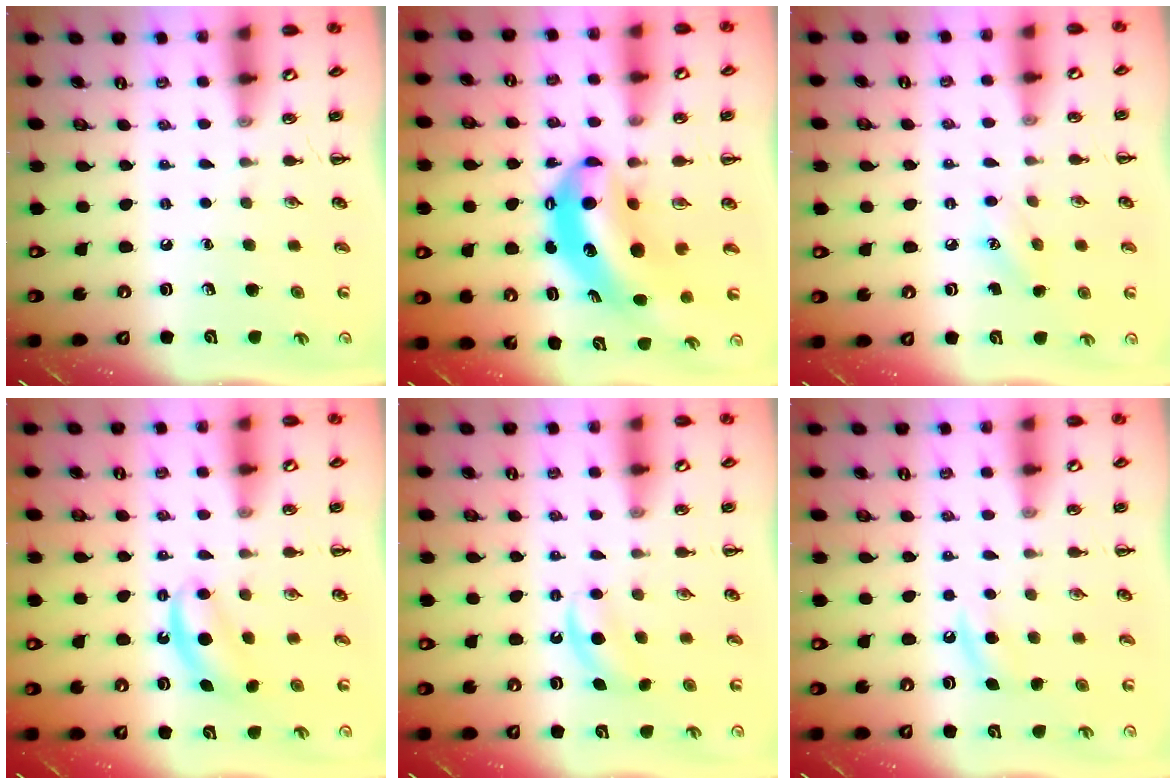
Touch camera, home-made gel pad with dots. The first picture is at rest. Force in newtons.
{"total": 9.6, "press": 9.3, "slide": 2.3}
{"total": 7.0, "press": 6.7, "slide": 1.7}
{"total": 5.6, "press": 5.5, "slide": 1.3}
{"total": 5.0, "press": 4.7, "slide": 1.5}
{"total": 5.3, "press": 5.0, "slide": 1.8}